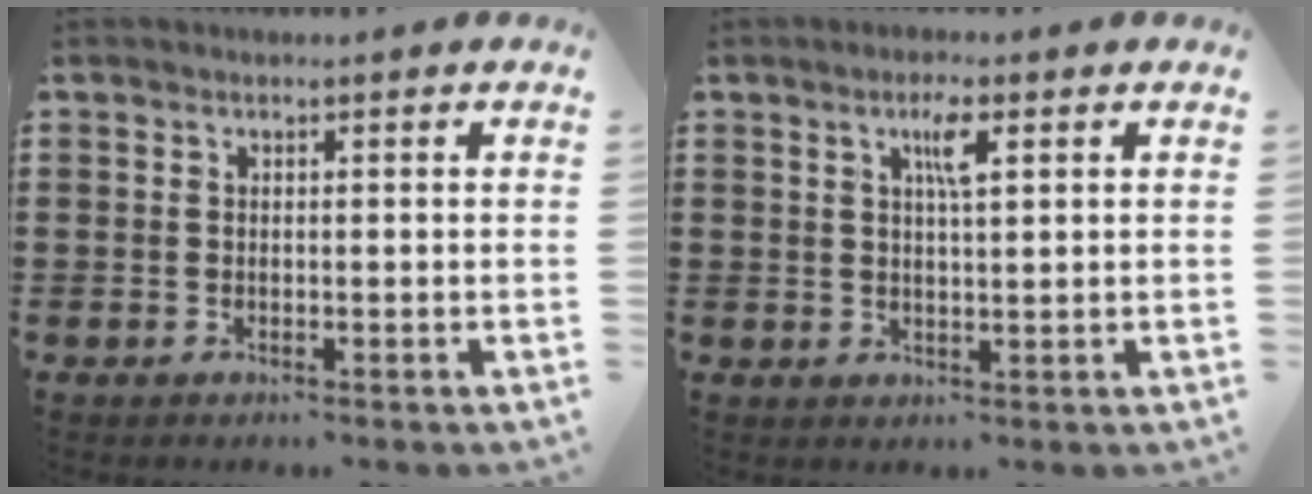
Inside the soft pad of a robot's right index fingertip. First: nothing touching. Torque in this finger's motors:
{"motor_torque": [0.57, -0.13, 0.27, 0.08]}